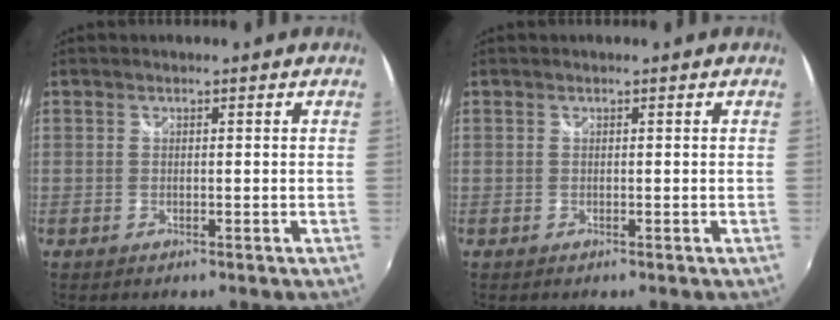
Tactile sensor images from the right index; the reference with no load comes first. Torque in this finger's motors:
{"motor_torque": [0.02, -0.01, -0.01, 0.00]}